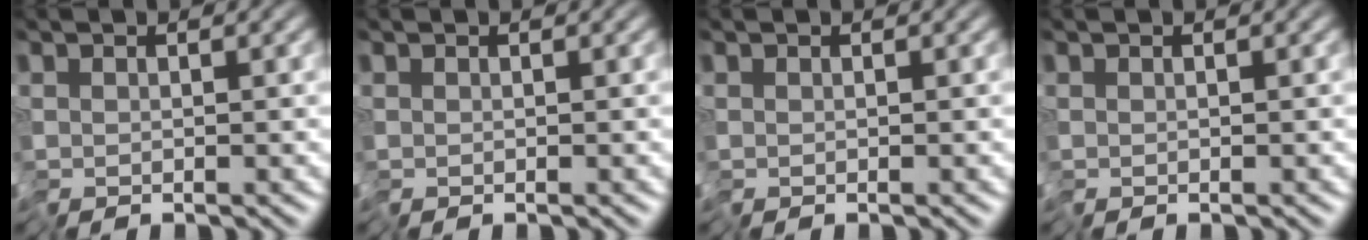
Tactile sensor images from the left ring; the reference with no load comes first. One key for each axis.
{"total": 0.0}
{"total": 0.0}
{"total": 0.0}